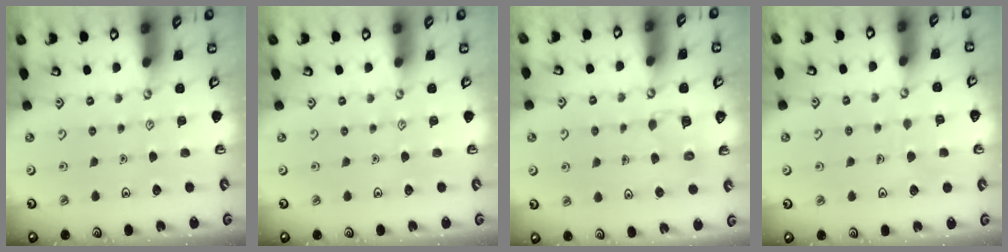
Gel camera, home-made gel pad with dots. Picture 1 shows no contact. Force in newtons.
{"total": 0.0}
{"total": 2.8, "press": 2.8, "slide": 0.2}
{"total": 3.9, "press": 3.9, "slide": 0.4}